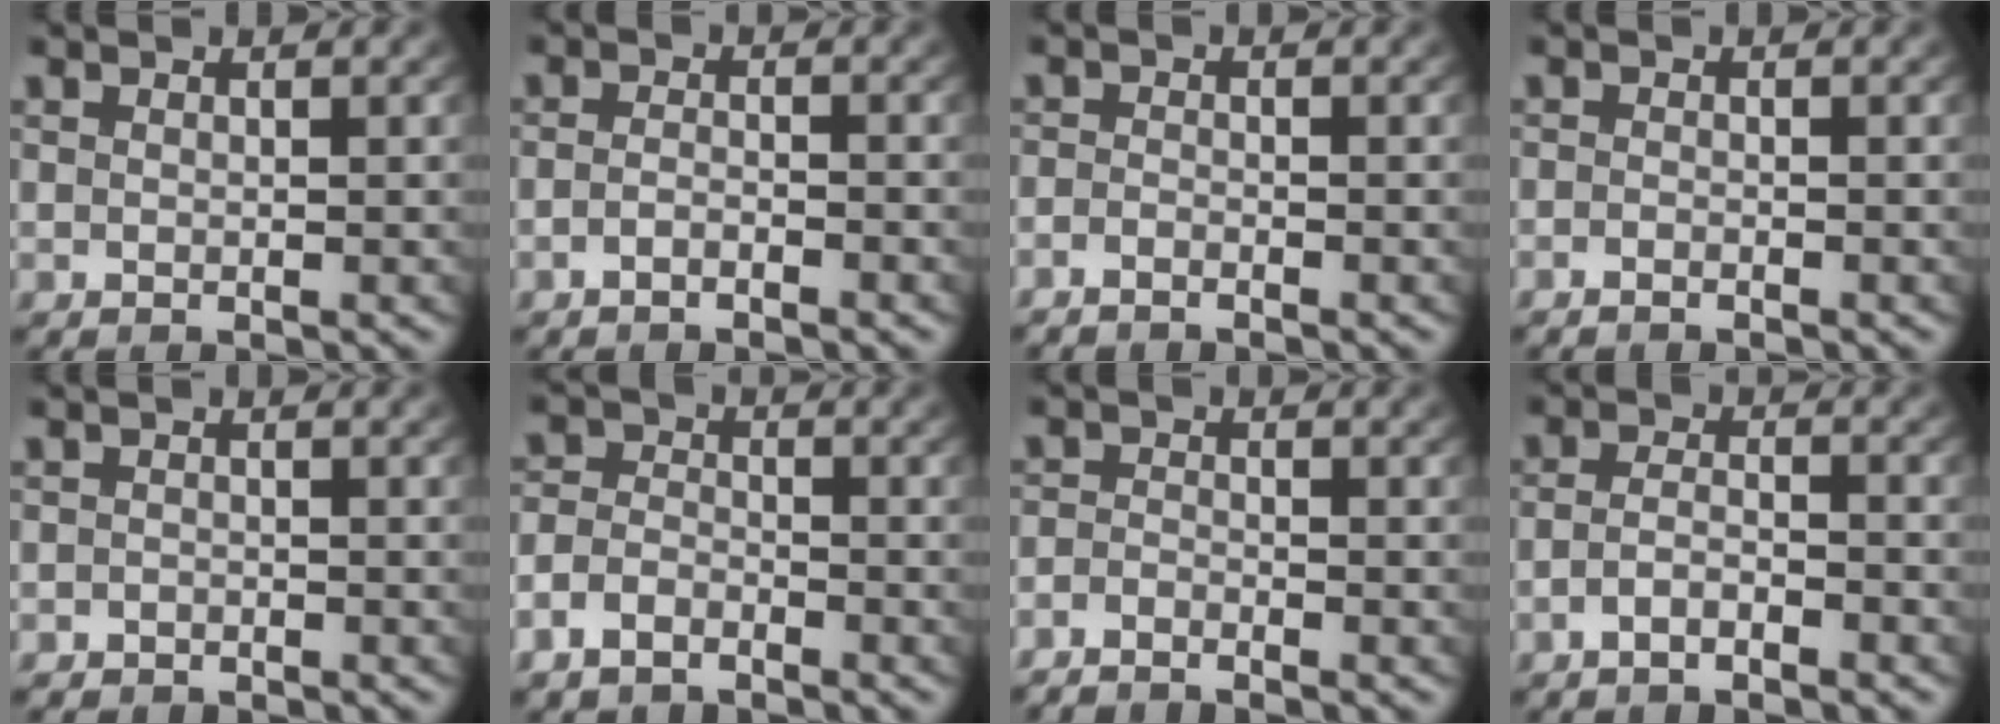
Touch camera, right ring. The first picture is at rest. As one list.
[{"total": 1.5, "force": [-1.4, 0.1, 0.6], "torque": [-0.013, -0.008, -0.024]}, {"total": 1.5, "force": [-1.5, 0.4, 0.2], "torque": [-0.016, -0.013, -0.024]}, {"total": 1.0, "force": [-1.0, 0.1, 0.1], "torque": [-0.013, -0.008, -0.015]}, {"total": 1.3, "force": [-1.1, 0.5, -0.4], "torque": [-0.001, -0.017, -0.011]}, {"total": 3.7, "force": [-2.5, 2.5, 1.0], "torque": [-0.029, -0.017, -0.042]}, {"total": 2.3, "force": [-2.2, 0.7, 0.1], "torque": [-0.014, -0.016, -0.036]}, {"total": 2.6, "force": [-2.0, 0.8, 1.4], "torque": [-0.027, -0.009, -0.033]}]